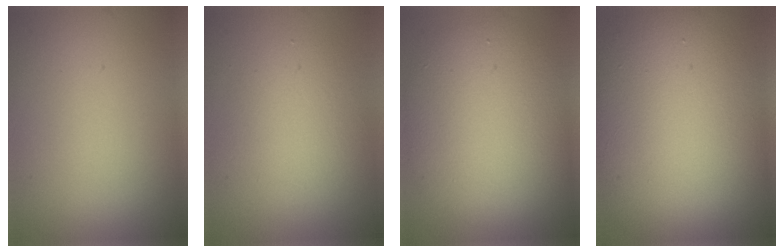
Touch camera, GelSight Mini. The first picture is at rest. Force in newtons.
{"total": 3.4, "press": 3.4, "slide": 0.2}
{"total": 9.6, "press": 9.6, "slide": 0.5}
{"total": 16.4, "press": 16.3, "slide": 1.4}